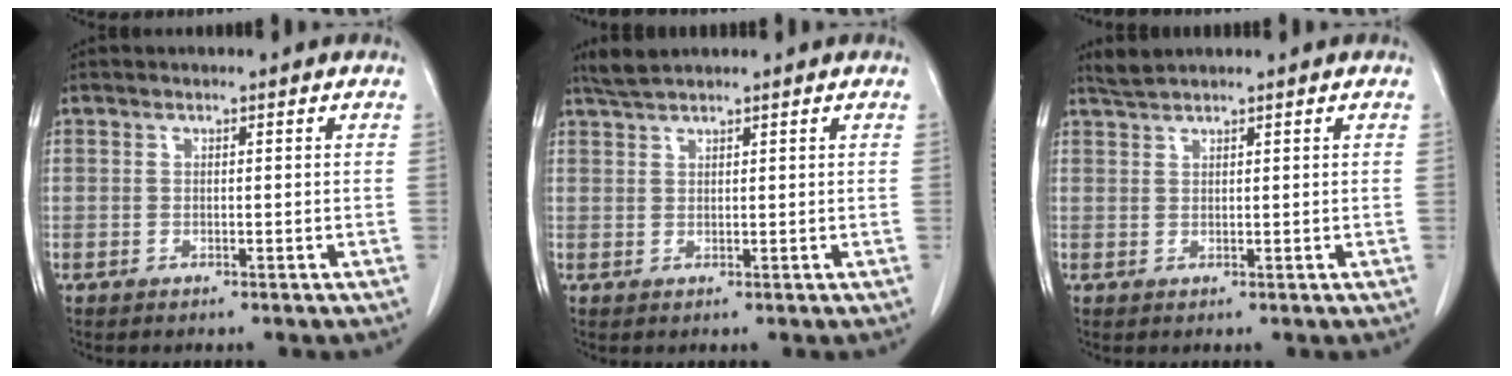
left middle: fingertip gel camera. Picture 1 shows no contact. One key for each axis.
{"total": 2.3, "fx": 2.2, "fy": -0.2, "fz": 0.8, "tx": -0.021, "ty": 0.010, "tz": 0.045}
{"total": 1.7, "fx": 1.7, "fy": -0.4, "fz": 0.2, "tx": -0.009, "ty": 0.007, "tz": 0.039}